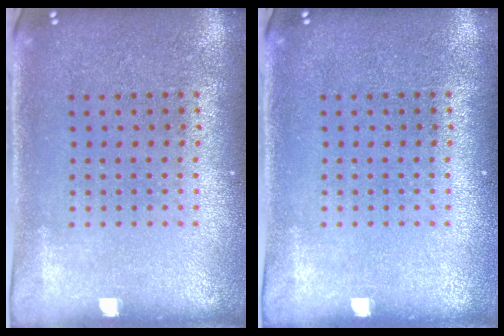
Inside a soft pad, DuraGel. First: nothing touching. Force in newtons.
{"total": 0.0}